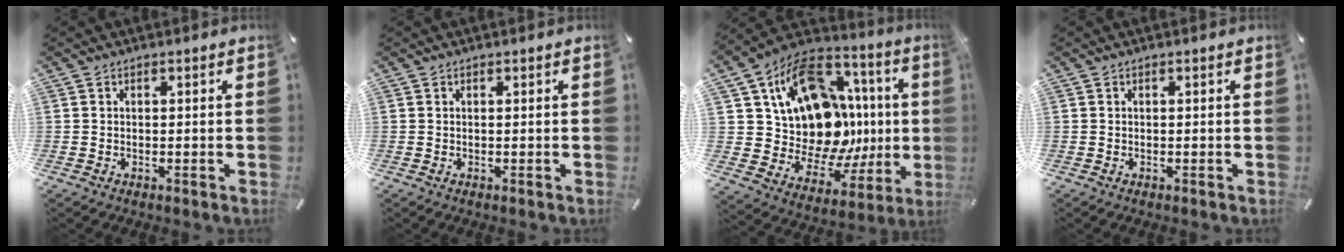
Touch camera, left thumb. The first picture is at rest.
{"total": 0.0}
{"total": 18.7, "force": [4.0, 14.2, 11.4], "torque": [-0.189, -0.059, 0.091]}
{"total": 0.0}